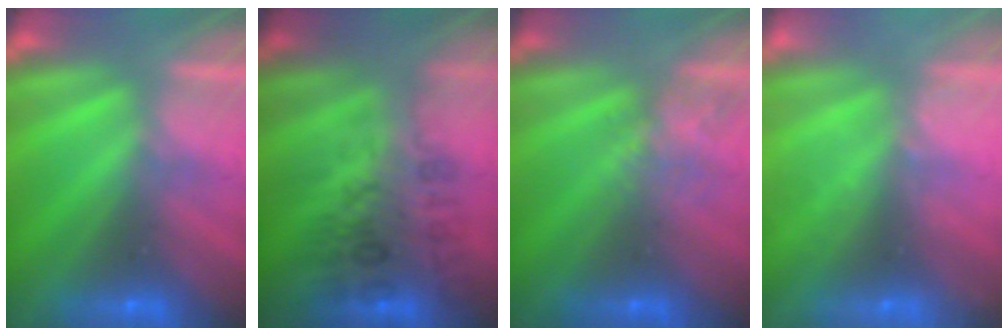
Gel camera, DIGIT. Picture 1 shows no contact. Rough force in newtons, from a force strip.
{"total": 2.7}
{"total": 2.1}
{"total": 2.3}